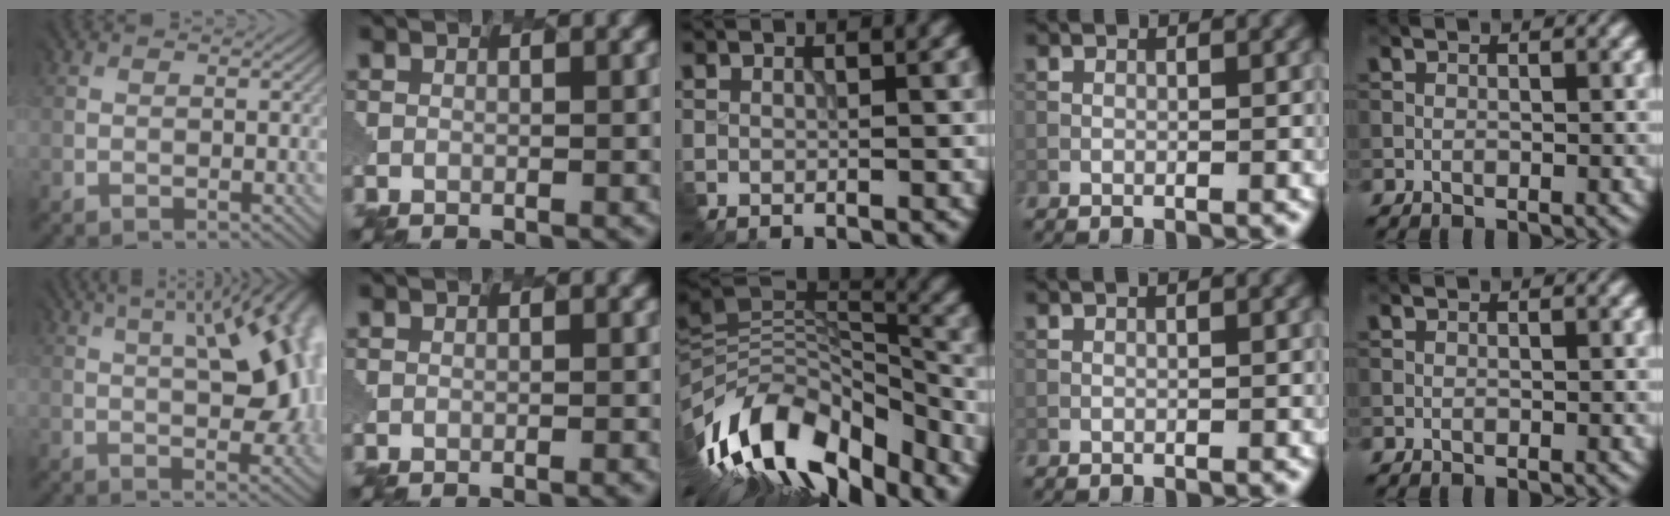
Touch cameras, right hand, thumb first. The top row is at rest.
{"thumb": {"total": 13.8, "force": [2.7, 5.1, 12.5], "torque": [-0.167, 0.034, 0.041]}, "index": {"total": 0.8, "force": [-0.4, 0.2, 0.6], "torque": [-0.003, 0.004, -0.010]}, "middle": {"total": 13.7, "force": [-7.9, 6.5, 9.1], "torque": [-0.177, 0.024, -0.143]}}